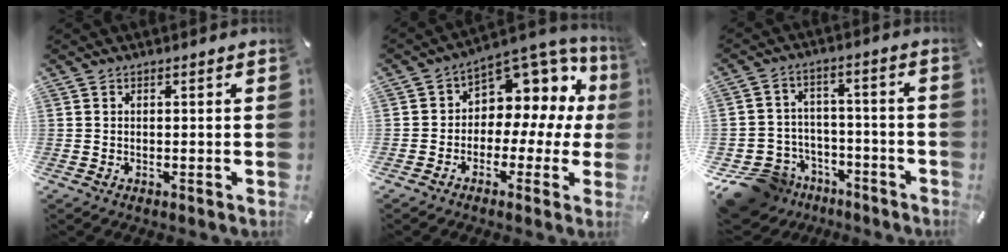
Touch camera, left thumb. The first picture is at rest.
{"total": 8.7, "force": [2.4, 7.0, 4.5], "torque": [-0.062, -0.038, 0.044]}
{"total": 11.3, "force": [-7.6, 8.1, 2.1], "torque": [-0.048, 0.051, -0.130]}